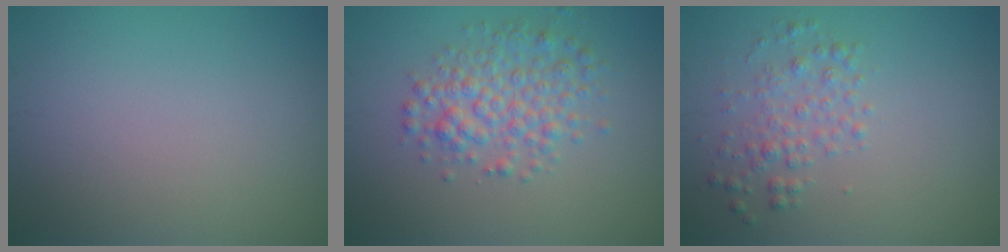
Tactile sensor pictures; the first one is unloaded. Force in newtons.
{"total": 3.8, "press": 3.8, "slide": 0.1}
{"total": 2.2, "press": 2.2, "slide": 0.1}